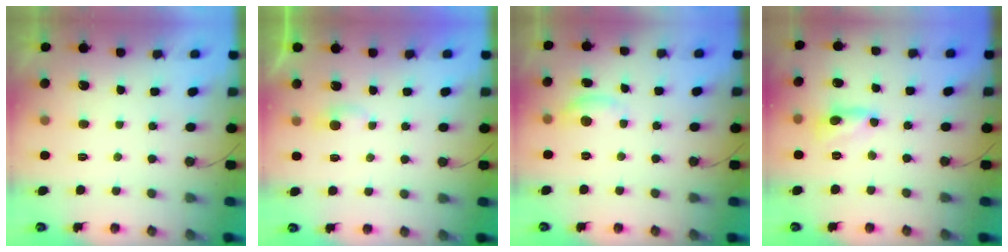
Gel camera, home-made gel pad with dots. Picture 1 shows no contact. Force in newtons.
{"total": 2.8, "press": 2.8, "slide": 0.2}
{"total": 5.5, "press": 5.5, "slide": 0.3}
{"total": 3.2, "press": 3.2, "slide": 0.2}